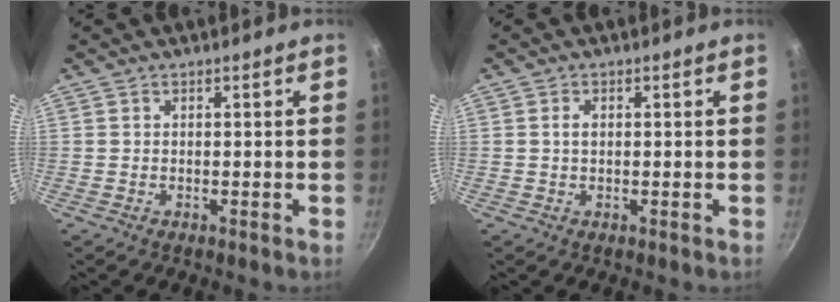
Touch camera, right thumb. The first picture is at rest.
{"total": 1.3, "force": [0.2, 0.9, 1.0], "torque": [-0.016, 0.004, 0.003]}